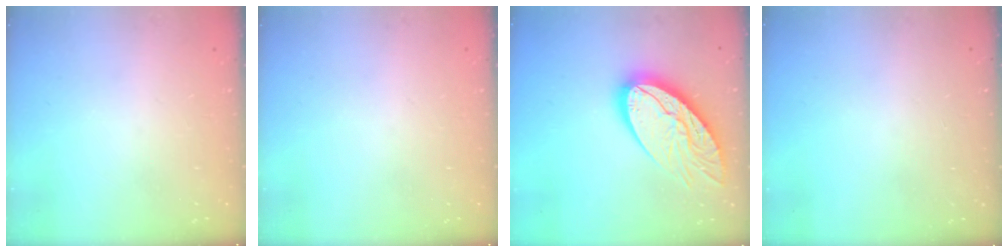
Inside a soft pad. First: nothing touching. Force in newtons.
{"total": 0.0}
{"total": 22.0, "press": 21.9, "slide": 1.9}
{"total": 0.0}